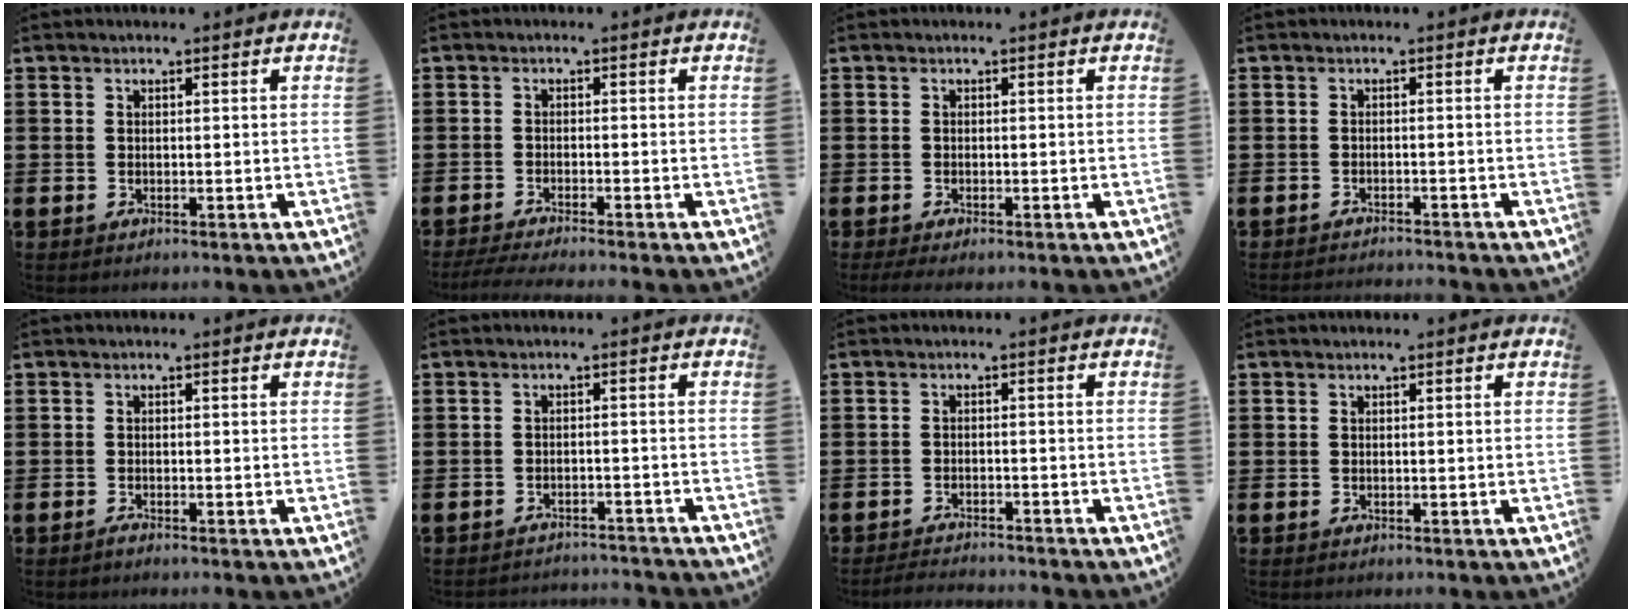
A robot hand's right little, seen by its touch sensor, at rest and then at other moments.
{"total": 1.9, "force": [-1.5, -0.1, 1.0], "torque": [-0.015, 0.000, -0.029]}
{"total": 0.5, "force": [-0.4, 0.0, 0.4], "torque": [-0.006, -0.003, -0.007]}
{"total": 1.1, "force": [-1.1, -0.1, 0.0], "torque": [-0.001, 0.002, -0.023]}
{"total": 0.5, "force": [-0.5, 0.0, 0.2], "torque": [-0.002, -0.005, -0.009]}
{"total": 1.8, "force": [-1.8, -0.1, -0.2], "torque": [-0.001, 0.002, -0.039]}
{"total": 1.9, "force": [-1.9, 0.0, 0.0], "torque": [-0.003, 0.001, -0.039]}
{"total": 0.0}